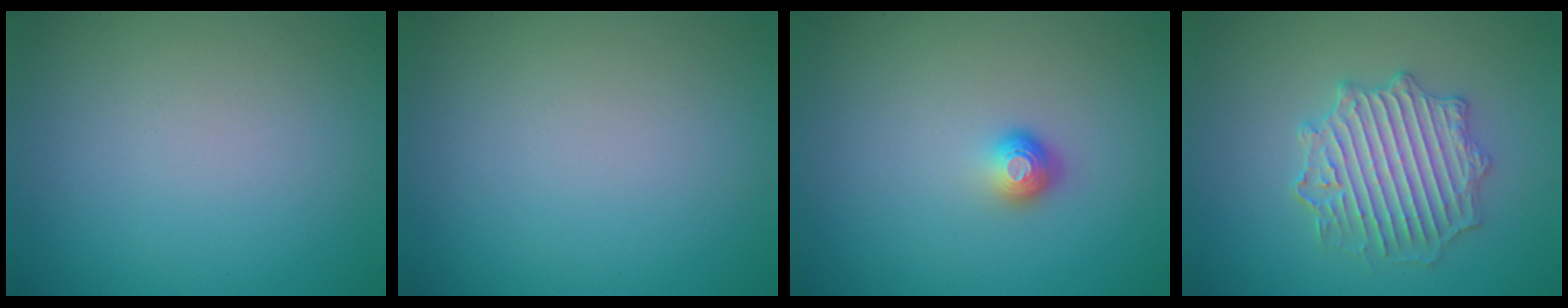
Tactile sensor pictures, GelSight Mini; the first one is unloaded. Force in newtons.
{"total": 0.0}
{"total": 1.7, "press": 1.2, "slide": 1.3}
{"total": 4.8, "press": 4.5, "slide": 1.7}